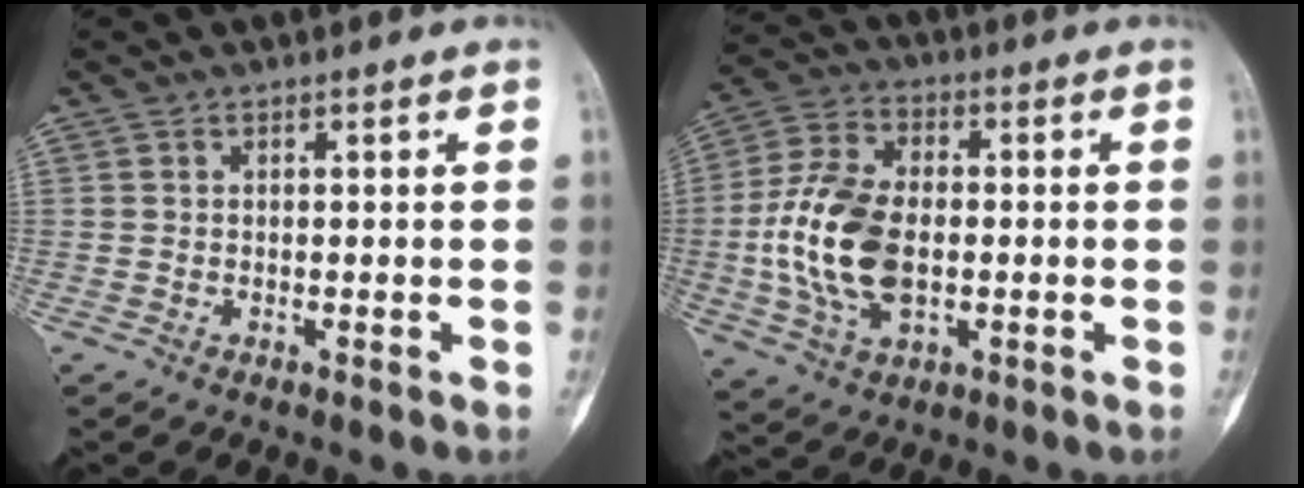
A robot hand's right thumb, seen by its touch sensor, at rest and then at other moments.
{"total": 15.7, "force": [-1.5, 9.4, 12.5], "torque": [-0.246, 0.012, -0.025]}